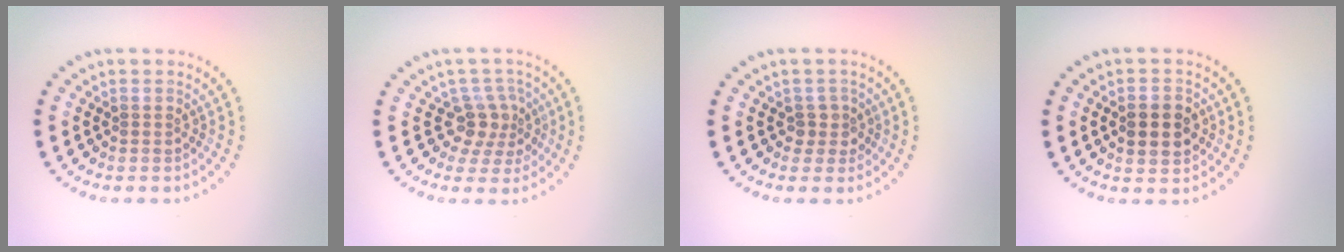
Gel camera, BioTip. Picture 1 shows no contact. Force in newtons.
{"total": 2.9, "press": 2.2, "slide": 1.9}
{"total": 1.6, "press": 1.3, "slide": 1.0}
{"total": 4.1, "press": 4.1, "slide": 0.3}